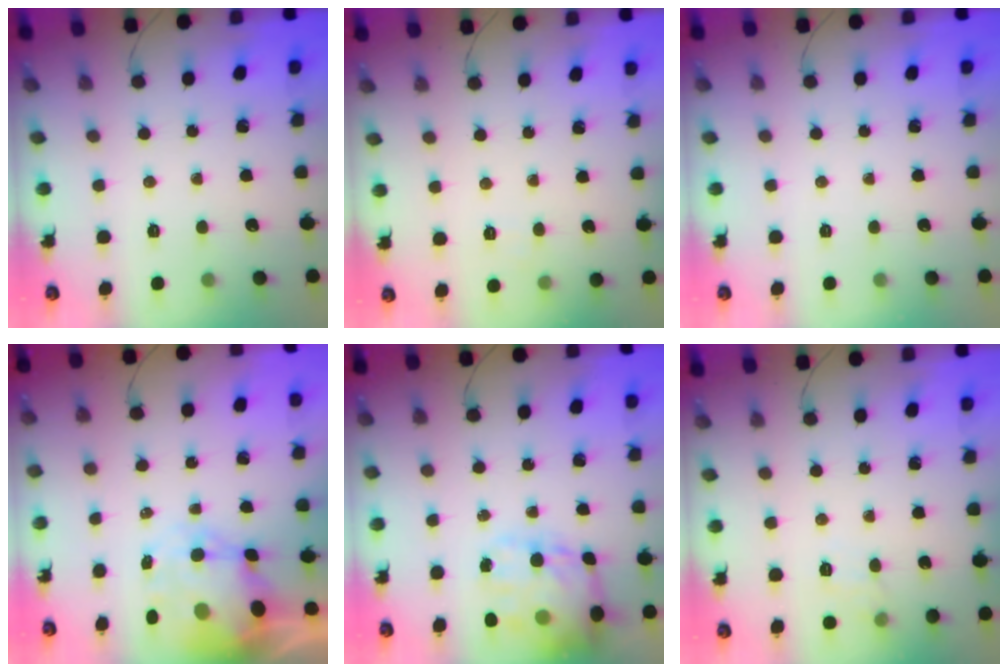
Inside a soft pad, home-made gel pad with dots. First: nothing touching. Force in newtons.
{"total": 3.8, "press": 3.7, "slide": 0.9}
{"total": 0.0}
{"total": 9.3, "press": 9.0, "slide": 2.4}
{"total": 17.3, "press": 16.9, "slide": 3.7}
{"total": 7.2, "press": 7.0, "slide": 1.9}